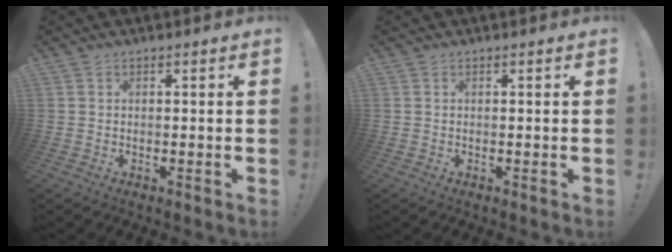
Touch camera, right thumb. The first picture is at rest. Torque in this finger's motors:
{"motor_torque": [-0.11, 0.12, -0.08, 0.08, 0.03]}